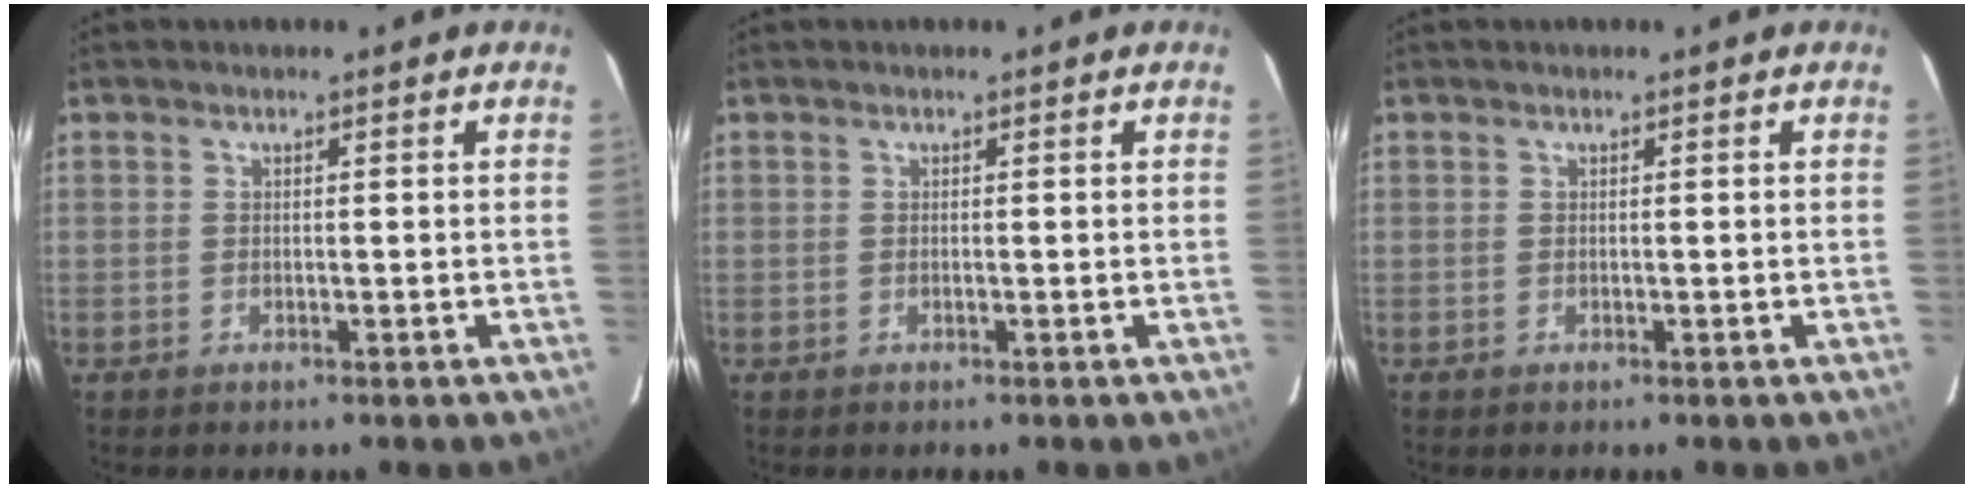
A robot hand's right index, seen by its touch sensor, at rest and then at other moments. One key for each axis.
{"total": 0.0}
{"total": 0.0}